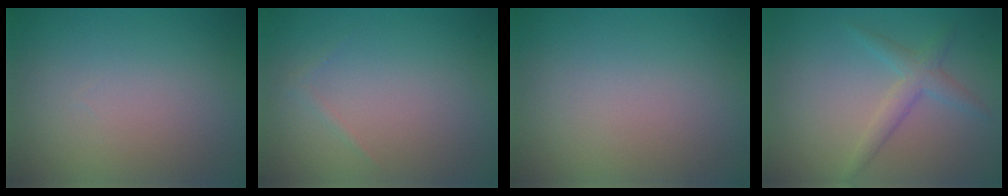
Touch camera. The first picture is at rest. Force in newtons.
{"total": 0.5, "press": 0.5, "slide": 0.0}
{"total": 0.0}
{"total": 2.3, "press": 2.3, "slide": 0.2}